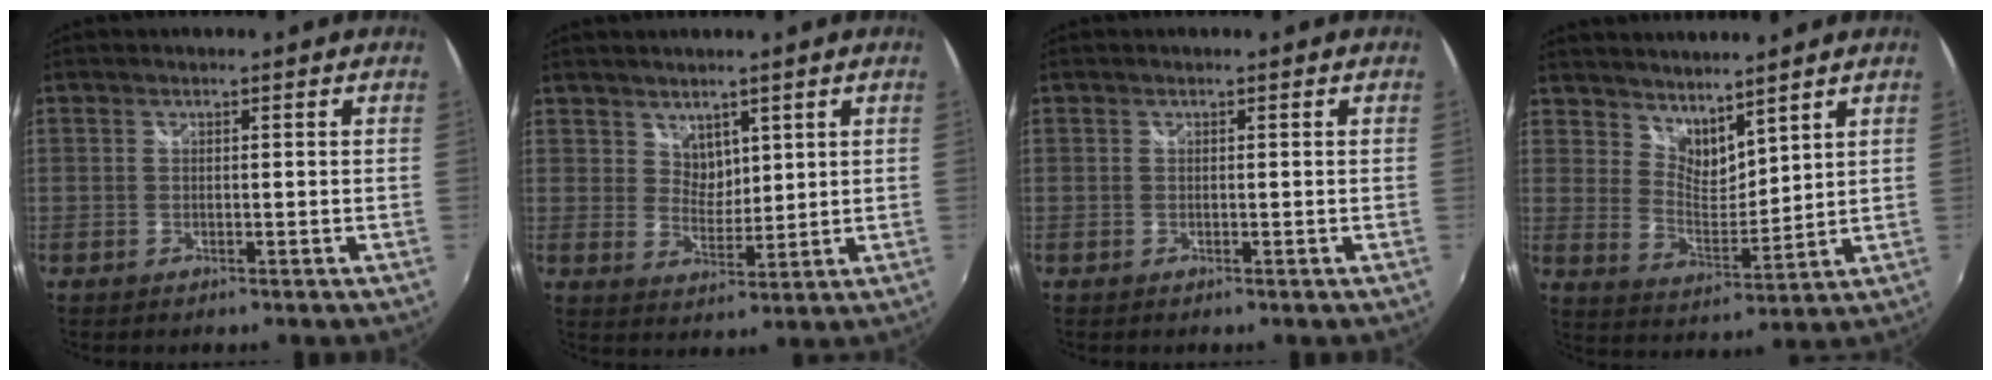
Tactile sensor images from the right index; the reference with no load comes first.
{"total": 4.0, "force": [2.8, 2.7, 1.1], "torque": [-0.008, 0.002, 0.054]}
{"total": 0.0}
{"total": 7.9, "force": [6.8, 2.7, 3.0], "torque": [-0.044, -0.004, 0.127]}